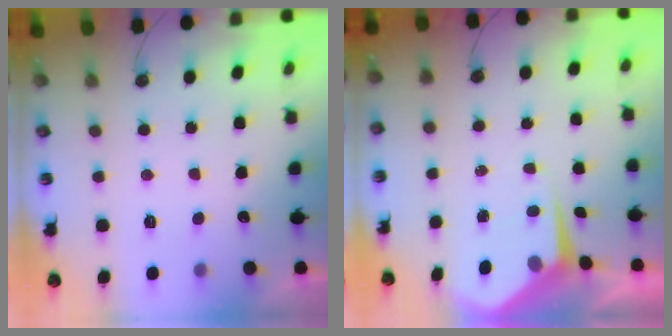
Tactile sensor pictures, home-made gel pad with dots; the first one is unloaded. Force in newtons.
{"total": 4.8, "press": 4.7, "slide": 0.6}